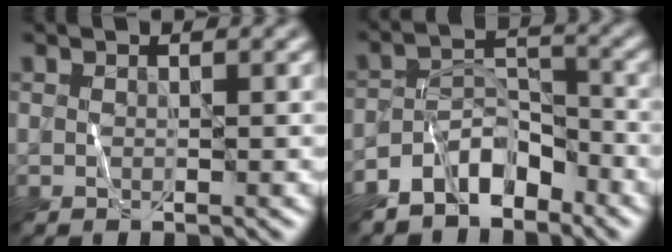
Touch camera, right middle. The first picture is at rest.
{"total": 5.6, "force": [-4.4, 2.8, 2.1], "torque": [-0.027, 0.005, -0.084]}